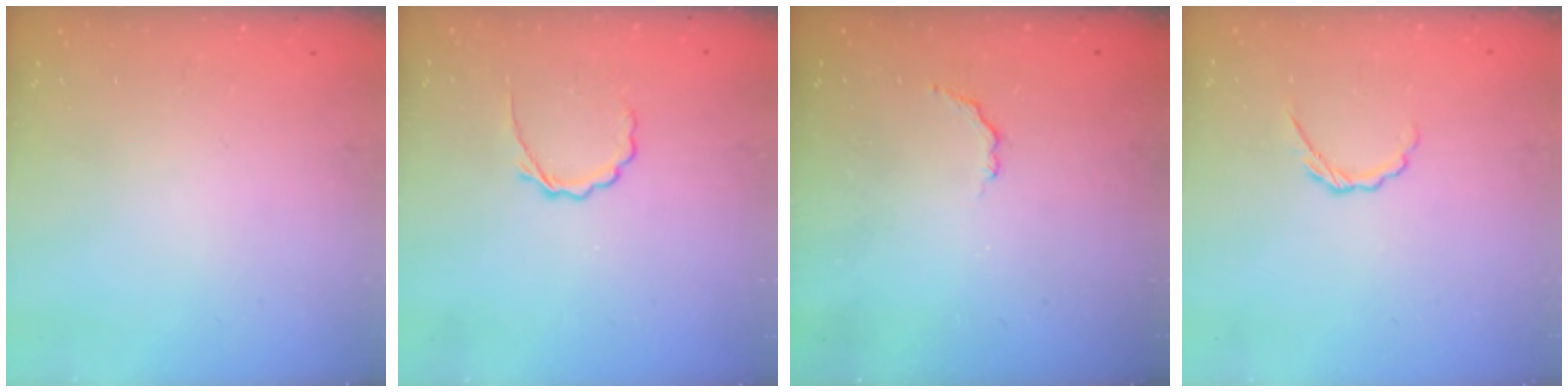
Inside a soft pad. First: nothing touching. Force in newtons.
{"total": 4.0, "press": 3.8, "slide": 1.1}
{"total": 2.9, "press": 2.7, "slide": 0.9}
{"total": 3.2, "press": 3.0, "slide": 1.0}